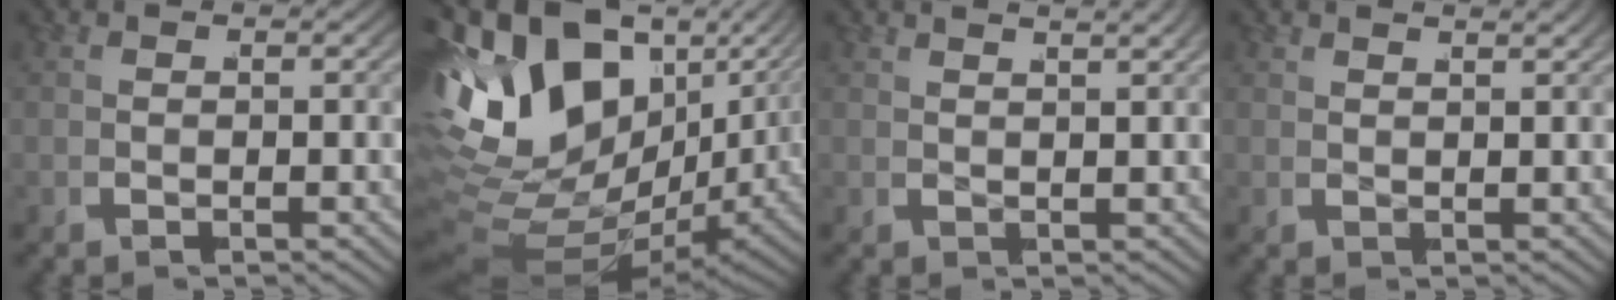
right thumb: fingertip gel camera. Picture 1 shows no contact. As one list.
[{"total": 18.4, "force": [-1.8, 12.9, 13.0], "torque": [-0.271, -0.063, -0.005]}, {"total": 2.5, "force": [2.1, 0.2, 1.3], "torque": [-0.005, 0.009, 0.031]}, {"total": 1.7, "force": [1.6, -0.1, 0.5], "torque": [0.004, 0.005, 0.027]}]